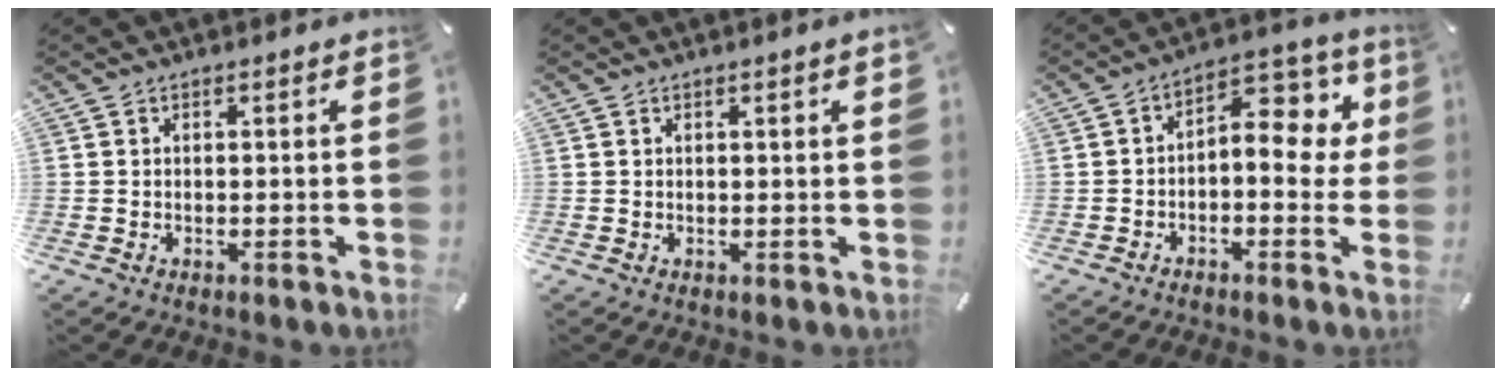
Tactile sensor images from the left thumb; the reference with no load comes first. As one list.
[{"total": 0.9, "force": [0.5, -0.1, 0.8], "torque": [-0.015, -0.001, 0.009]}, {"total": 10.8, "force": [1.9, 6.2, 8.6], "torque": [-0.115, -0.018, 0.031]}]